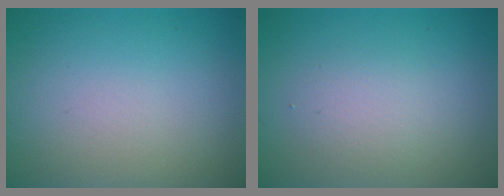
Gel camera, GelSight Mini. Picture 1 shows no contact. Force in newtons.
{"total": 2.0, "press": 2.0, "slide": 0.1}